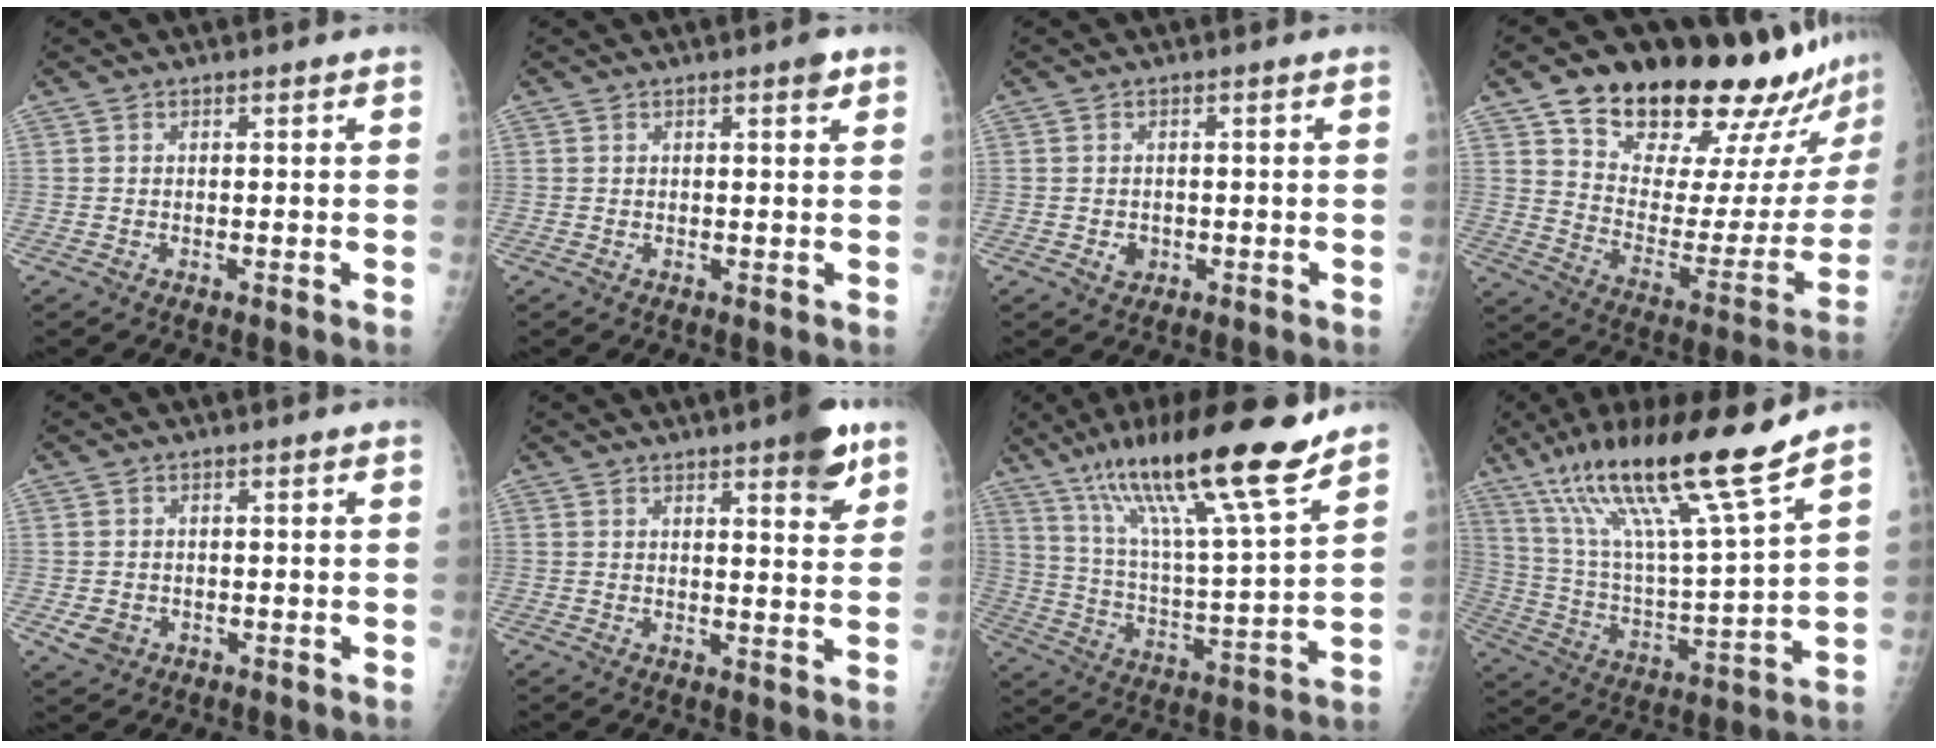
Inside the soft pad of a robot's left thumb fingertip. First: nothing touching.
{"total": 1.7, "force": [1.1, 0.4, 1.3], "torque": [-0.017, -0.004, 0.012]}
{"total": 1.9, "force": [-0.5, 1.6, 0.9], "torque": [-0.004, 0.003, -0.002]}
{"total": 29.3, "force": [21.6, 9.4, 17.4], "torque": [-0.230, -0.093, 0.312]}
{"total": 2.9, "force": [-0.6, 2.5, 1.2], "torque": [-0.016, -0.001, -0.002]}
{"total": 8.1, "force": [4.8, 2.1, 6.2], "torque": [-0.066, -0.023, 0.059]}
{"total": 22.7, "force": [15.9, 2.5, 16.1], "torque": [-0.261, -0.062, 0.276]}
{"total": 21.5, "force": [15.0, 1.1, 15.4], "torque": [-0.256, -0.062, 0.273]}